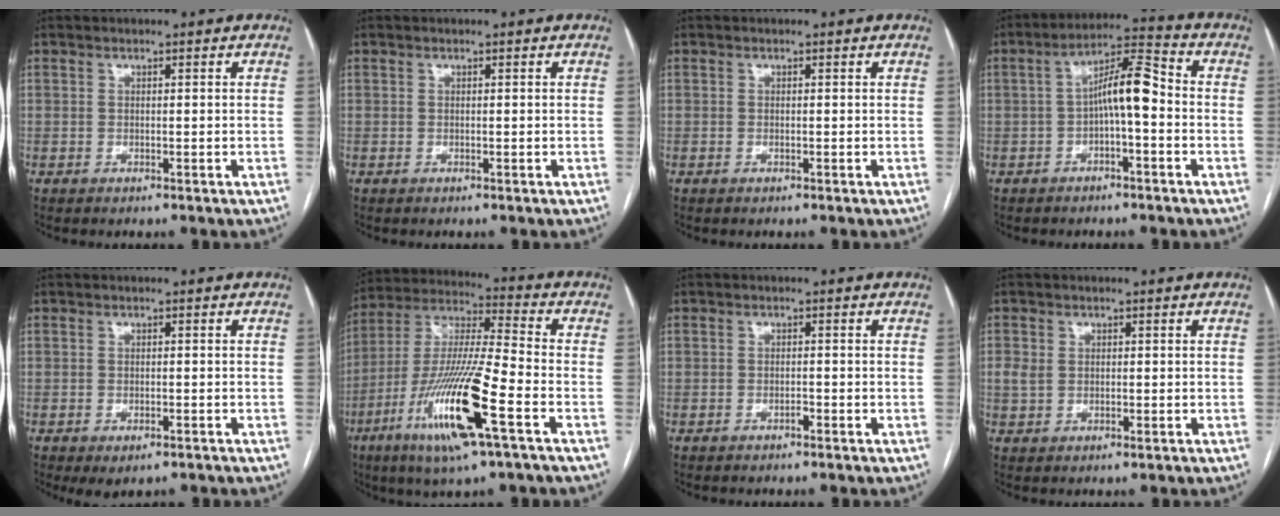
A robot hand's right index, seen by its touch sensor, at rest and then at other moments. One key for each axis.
{"total": 0.0}
{"total": 0.0}
{"total": 7.8, "fx": -1.0, "fy": 1.6, "fz": 7.6, "tx": -0.131, "ty": 0.030, "tz": -0.019}
{"total": 2.9, "fx": -1.7, "fy": 1.3, "fz": 2.0, "tx": -0.029, "ty": -0.005, "tz": -0.016}
{"total": 18.3, "fx": -7.7, "fy": 1.0, "fz": 16.6, "tx": -0.349, "ty": -0.026, "tz": -0.145}
{"total": 0.7, "fx": -0.5, "fy": 0.3, "fz": 0.4, "tx": -0.007, "ty": 0.002, "tz": -0.008}
{"total": 2.5, "fx": 0.4, "fy": 2.0, "fz": 1.5, "tx": -0.034, "ty": 0.004, "tz": 0.011}